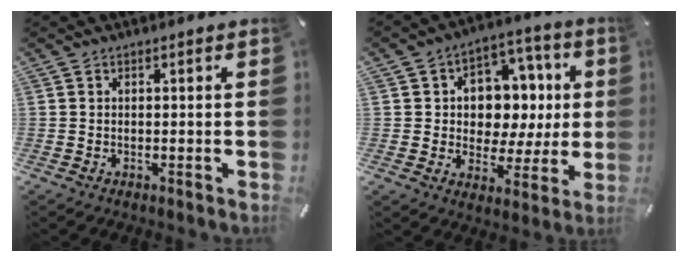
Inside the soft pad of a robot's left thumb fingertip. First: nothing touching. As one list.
[{"total": 10.9, "force": [1.3, 9.8, 4.6], "torque": [-0.053, -0.019, 0.033]}]